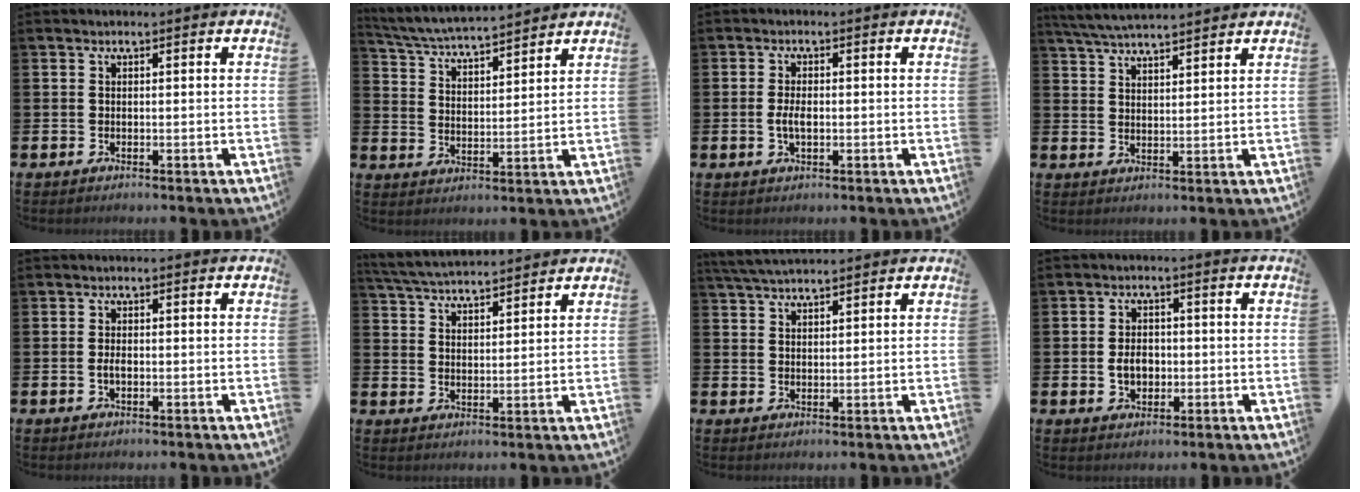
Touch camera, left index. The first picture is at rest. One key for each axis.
{"total": 5.1, "fx": 5.0, "fy": 0.1, "fz": 0.7, "tx": -0.034, "ty": -0.039, "tz": 0.085}
{"total": 2.5, "fx": -0.3, "fy": 1.2, "fz": 2.2, "tx": -0.029, "ty": -0.002, "tz": -0.009}
{"total": 5.0, "fx": 4.9, "fy": 0.2, "fz": 1.0, "tx": -0.035, "ty": -0.021, "tz": 0.089}
{"total": 1.5, "fx": -0.3, "fy": 0.8, "fz": 1.2, "tx": -0.019, "ty": 0.000, "tz": -0.008}
{"total": 4.9, "fx": 4.9, "fy": 0.4, "fz": 0.5, "tx": -0.027, "ty": -0.028, "tz": 0.087}
{"total": 4.1, "fx": 3.9, "fy": 0.5, "fz": 1.2, "tx": -0.025, "ty": -0.012, "tz": 0.072}
{"total": 3.5, "fx": -0.5, "fy": 2.5, "fz": 2.4, "tx": -0.028, "ty": -0.001, "tz": -0.016}